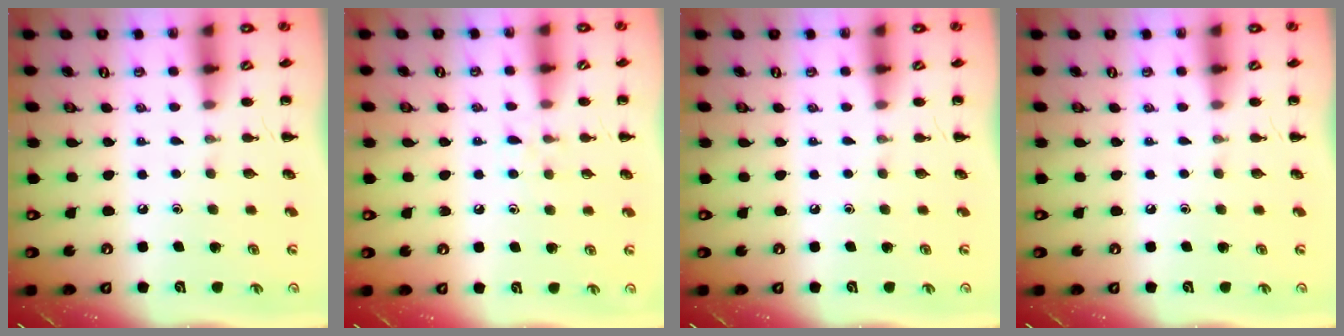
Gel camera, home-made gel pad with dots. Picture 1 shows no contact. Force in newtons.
{"total": 5.8, "press": 5.4, "slide": 2.3}
{"total": 0.0}
{"total": 0.0}